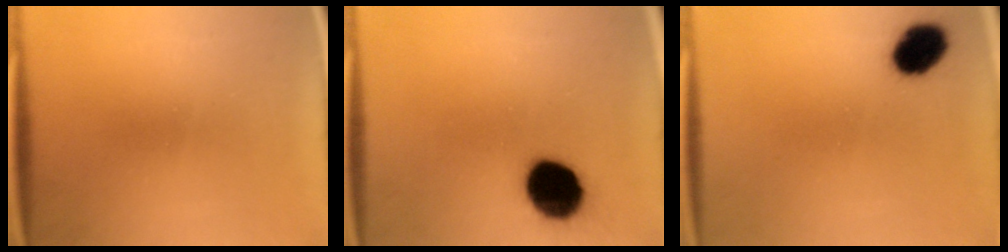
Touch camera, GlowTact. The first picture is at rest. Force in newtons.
{"total": 14.1}
{"total": 8.4}